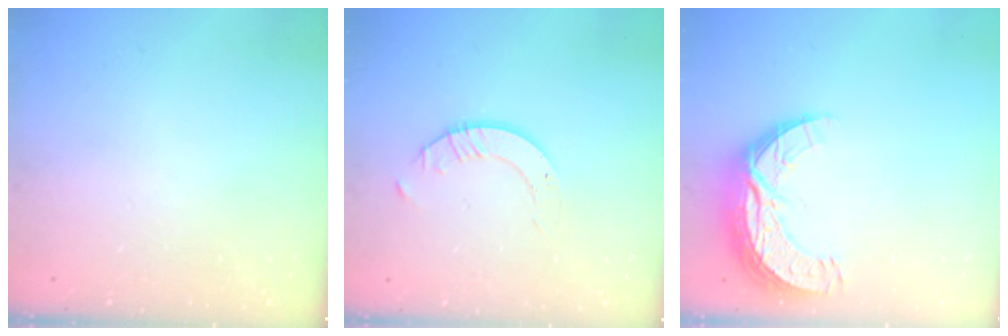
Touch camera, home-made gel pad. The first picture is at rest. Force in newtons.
{"total": 2.0, "press": 2.0, "slide": 0.2}
{"total": 10.7, "press": 10.7, "slide": 0.7}